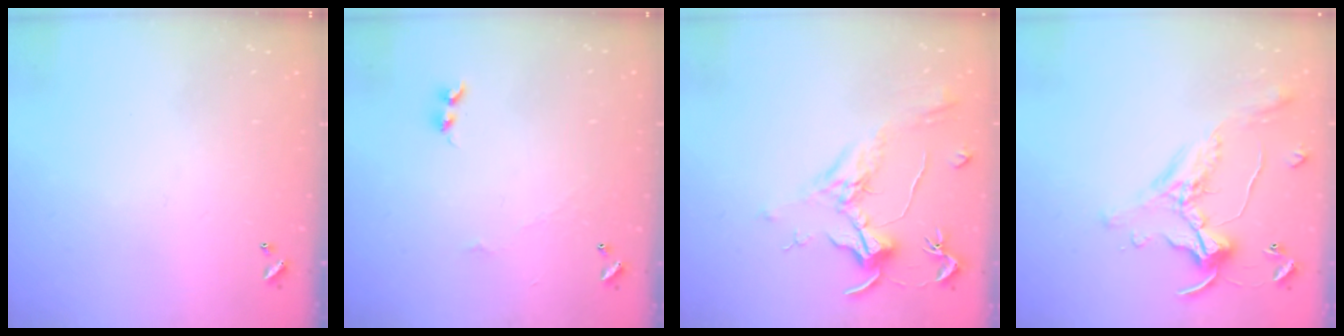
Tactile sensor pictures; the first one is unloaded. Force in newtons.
{"total": 3.6, "press": 3.6, "slide": 0.5}
{"total": 2.0, "press": 1.8, "slide": 0.8}
{"total": 0.0}